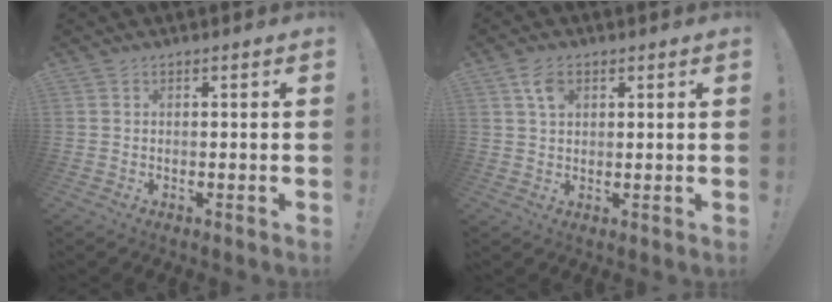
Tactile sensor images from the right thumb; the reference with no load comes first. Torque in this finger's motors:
{"motor_torque": [-0.02, 0.12, 0.03, -0.05, 0.00]}